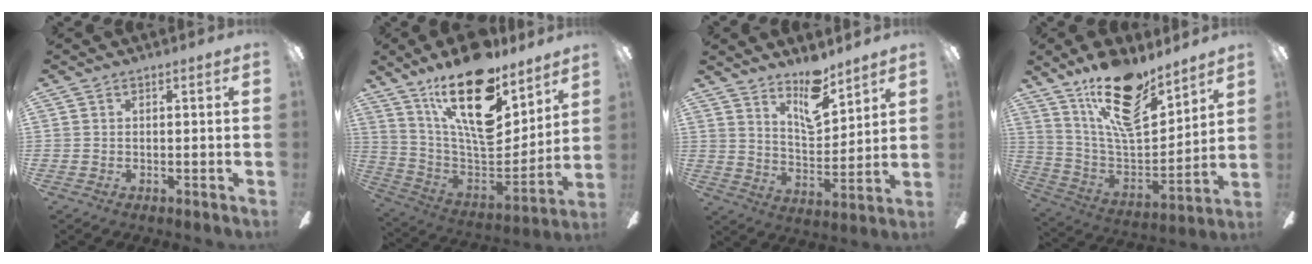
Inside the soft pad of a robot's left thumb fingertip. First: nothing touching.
{"total": 23.9, "force": [14.9, 9.6, 16.1], "torque": [-0.284, -0.101, 0.255]}
{"total": 11.5, "force": [8.8, 4.3, 6.0], "torque": [-0.084, -0.058, 0.156]}
{"total": 20.7, "force": [14.0, 8.3, 12.8], "torque": [-0.212, -0.083, 0.241]}